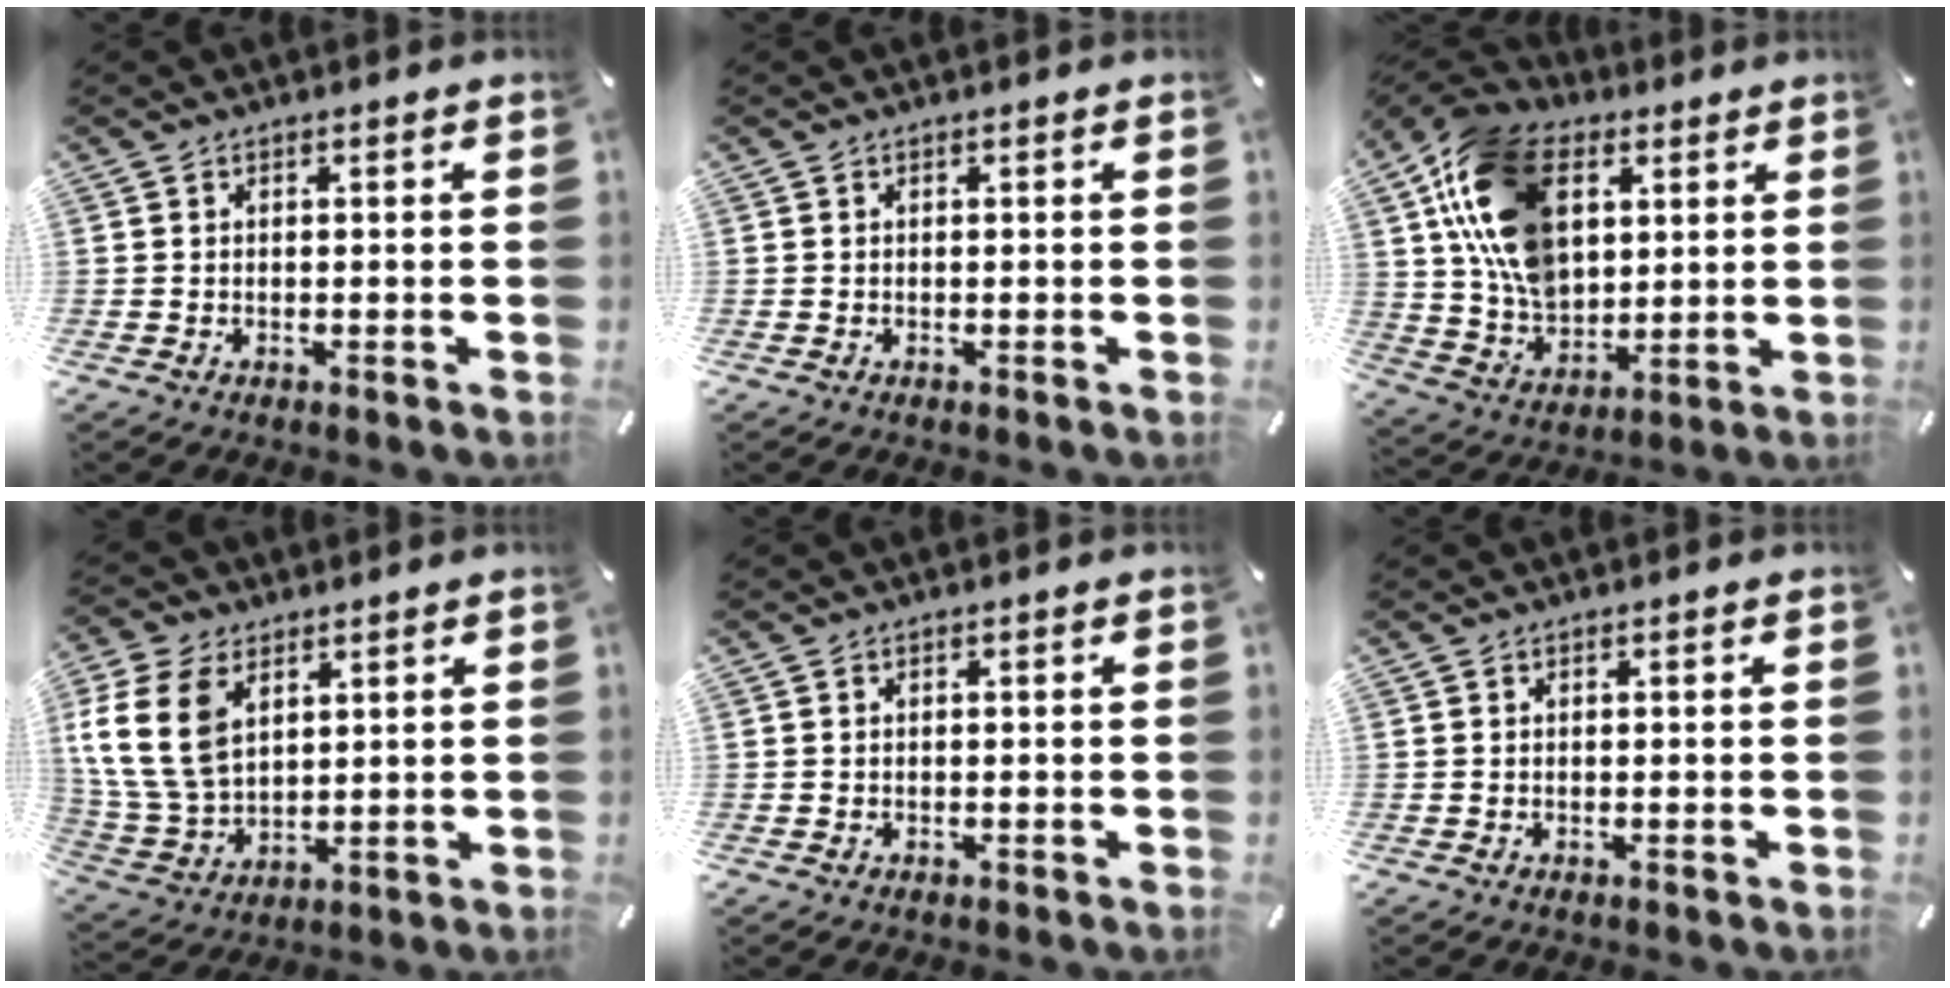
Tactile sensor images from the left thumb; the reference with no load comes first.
{"total": 0.0}
{"total": 20.5, "force": [6.6, 14.6, 12.8], "torque": [-0.272, -0.007, 0.127]}
{"total": 14.9, "force": [5.0, 10.5, 9.3], "torque": [-0.239, -0.004, 0.090]}
{"total": 0.0}
{"total": 0.0}